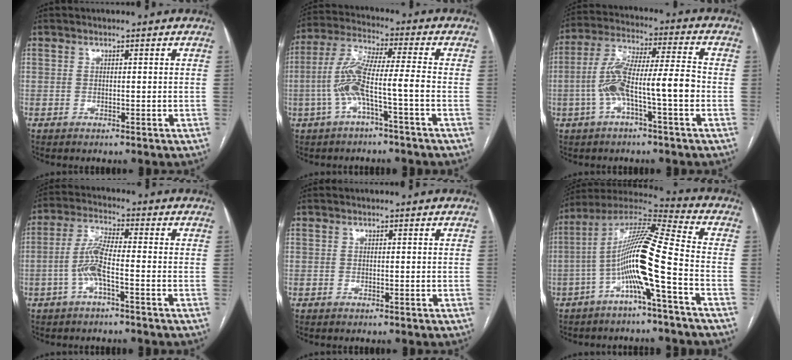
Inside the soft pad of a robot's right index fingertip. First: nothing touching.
{"total": 9.0, "force": [-2.7, 0.2, 8.6], "torque": [-0.185, 0.021, -0.055]}
{"total": 11.7, "force": [-2.9, 1.3, 11.2], "torque": [-0.220, 0.028, -0.053]}
{"total": 6.0, "force": [-1.9, 0.7, 5.6], "torque": [-0.124, 0.010, -0.041]}
{"total": 0.0}
{"total": 13.4, "force": [-4.0, -0.8, 12.8], "torque": [-0.241, 0.018, -0.084]}